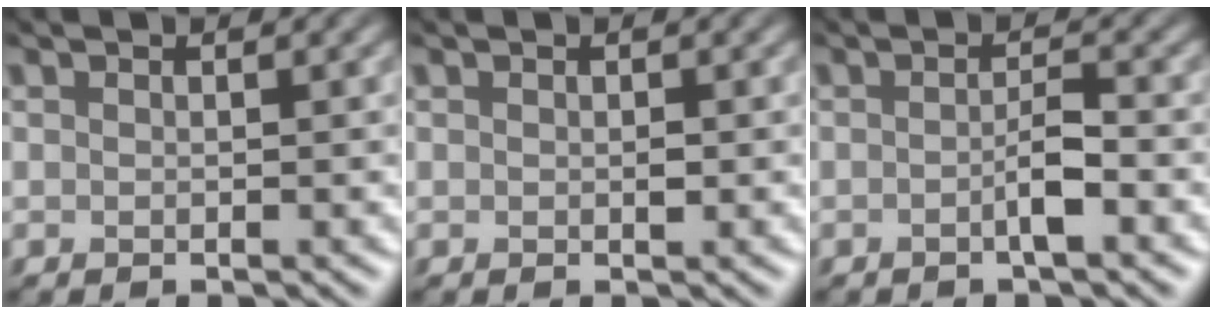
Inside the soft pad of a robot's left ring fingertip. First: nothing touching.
{"total": 0.0}
{"total": 2.2, "force": [-1.4, 0.2, 1.6], "torque": [-0.034, -0.004, -0.023]}